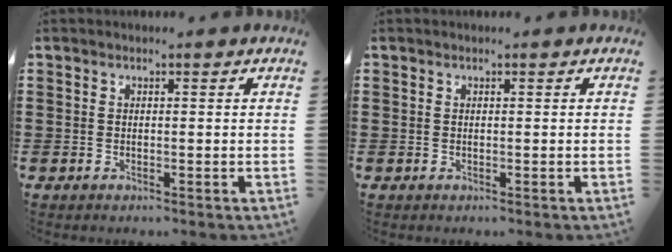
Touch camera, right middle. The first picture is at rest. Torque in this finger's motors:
{"motor_torque": [-0.02, -0.01, 0.00, -0.01]}